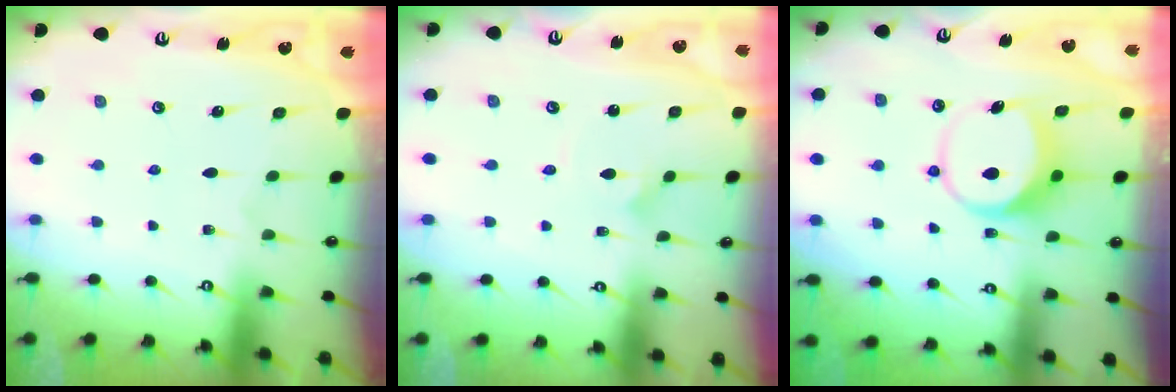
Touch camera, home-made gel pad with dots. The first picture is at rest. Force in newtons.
{"total": 1.5, "press": 1.5, "slide": 0.1}
{"total": 8.3, "press": 8.3, "slide": 0.7}